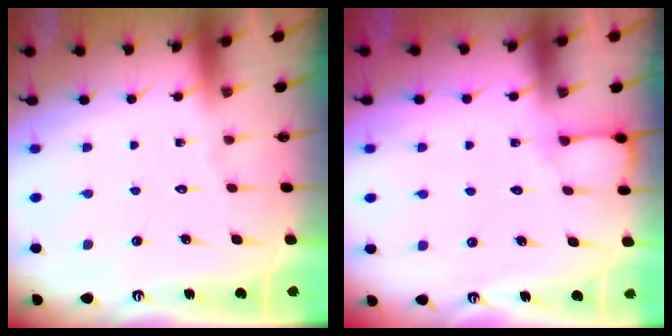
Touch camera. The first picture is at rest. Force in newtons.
{"total": 4.6, "press": 4.5, "slide": 0.5}